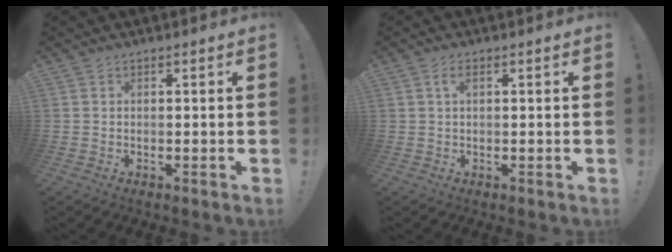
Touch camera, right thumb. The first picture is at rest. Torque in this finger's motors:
{"motor_torque": [0.05, 0.30, -0.06, -0.01, 0.03]}